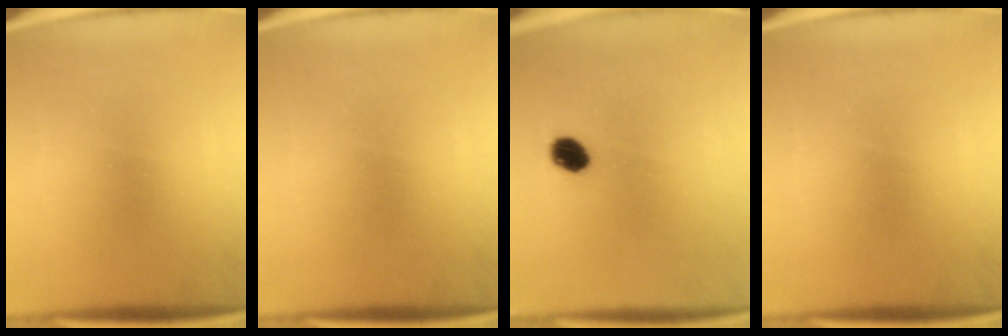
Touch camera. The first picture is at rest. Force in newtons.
{"total": 0.0}
{"total": 4.3}
{"total": 0.0}